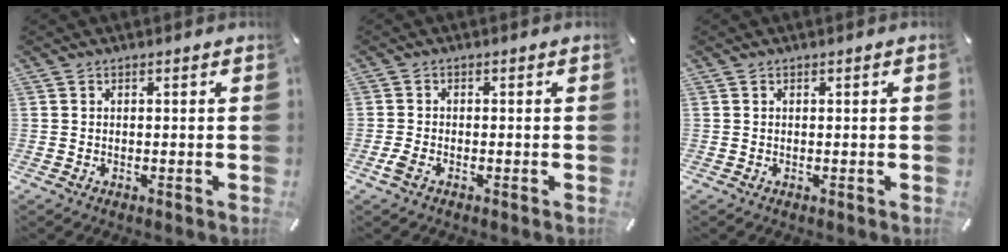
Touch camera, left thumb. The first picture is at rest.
{"total": 2.0, "force": [-1.1, 0.9, 1.4], "torque": [-0.038, -0.002, -0.024]}
{"total": 0.0}